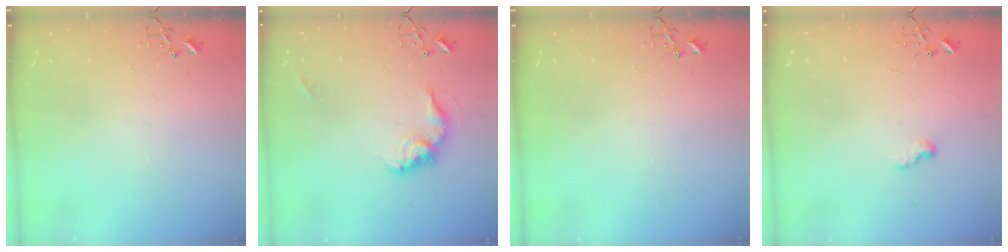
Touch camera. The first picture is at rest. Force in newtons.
{"total": 13.0, "press": 13.0, "slide": 1.0}
{"total": 0.0}
{"total": 7.2, "press": 7.2, "slide": 0.5}